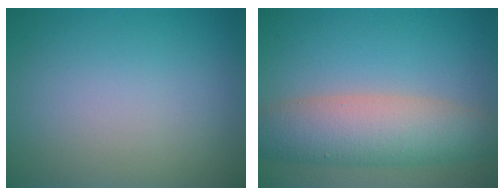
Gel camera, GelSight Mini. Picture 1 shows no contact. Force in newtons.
{"total": 7.1, "press": 7.1, "slide": 0.3}